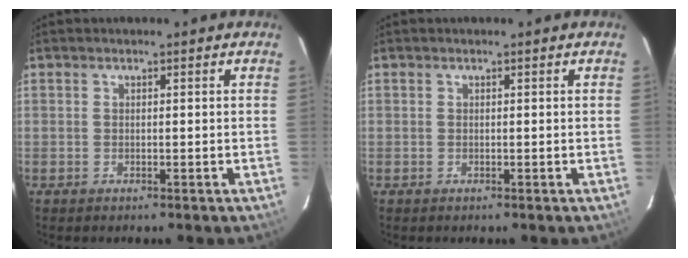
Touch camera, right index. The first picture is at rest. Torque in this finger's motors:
{"motor_torque": [0.09, 0.17, 0.00, 0.00]}